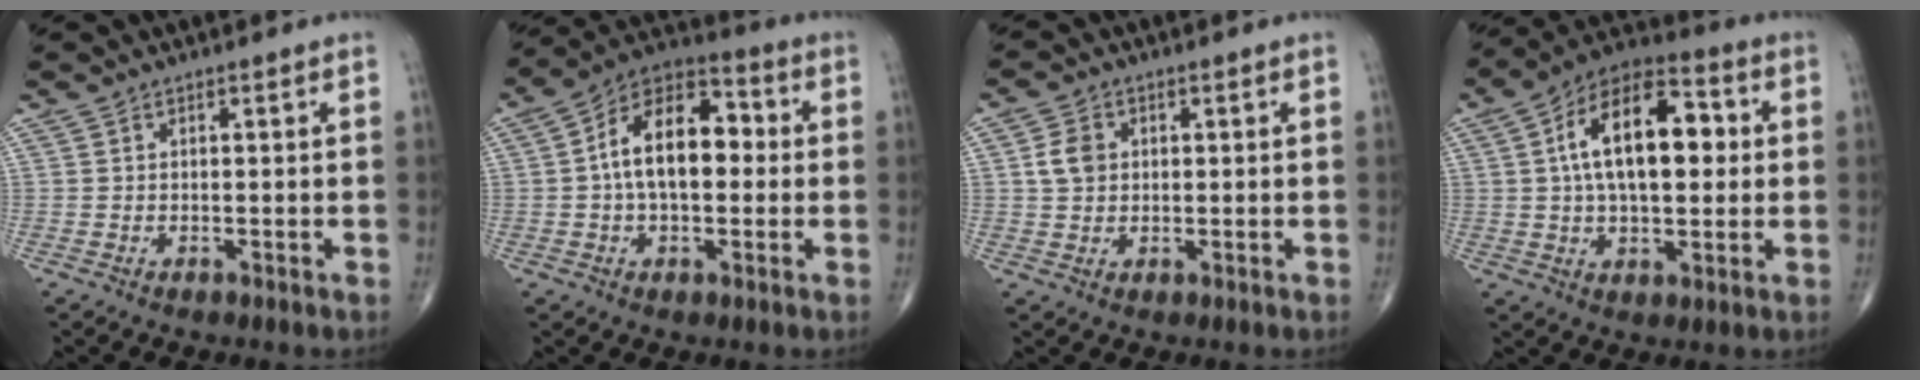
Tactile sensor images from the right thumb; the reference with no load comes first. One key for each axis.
{"total": 14.8, "fx": 0.7, "fy": 8.6, "fz": 12.0, "tx": -0.182, "ty": 0.036, "tz": -0.002}
{"total": 4.3, "fx": 0.8, "fy": 3.3, "fz": 2.7, "tx": -0.047, "ty": 0.000, "tz": 0.014}
{"total": 18.1, "fx": 2.7, "fy": 9.4, "fz": 15.2, "tx": -0.233, "ty": 0.025, "tz": 0.037}